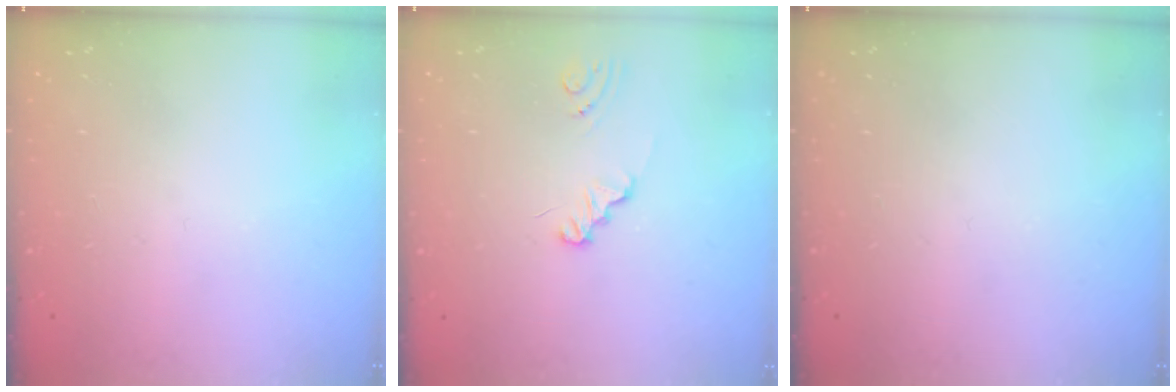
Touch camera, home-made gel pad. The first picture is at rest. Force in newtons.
{"total": 1.0, "press": 1.0, "slide": 0.1}
{"total": 0.0}